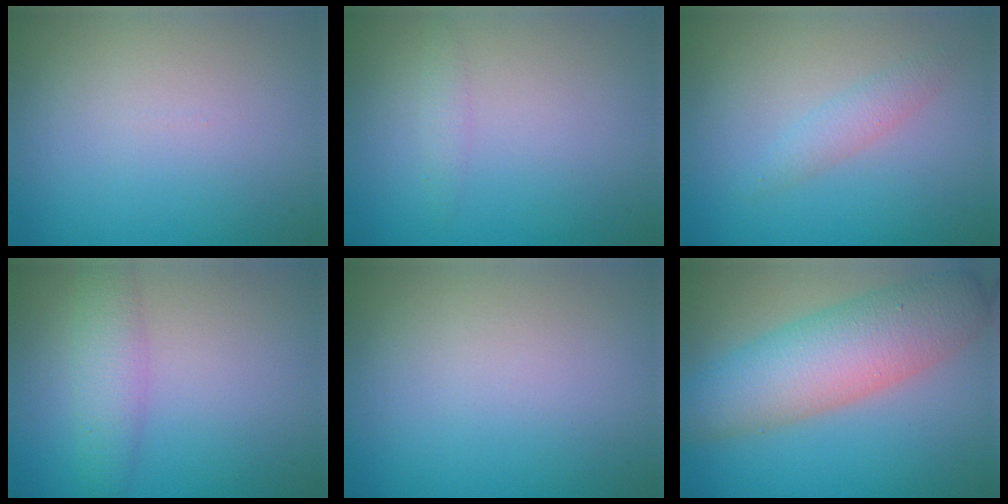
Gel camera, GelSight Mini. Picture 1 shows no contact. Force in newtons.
{"total": 1.0, "press": 1.0, "slide": 0.0}
{"total": 1.6, "press": 1.6, "slide": 0.0}
{"total": 3.1, "press": 3.1, "slide": 0.0}
{"total": 0.0}
{"total": 8.1, "press": 8.1, "slide": 0.3}